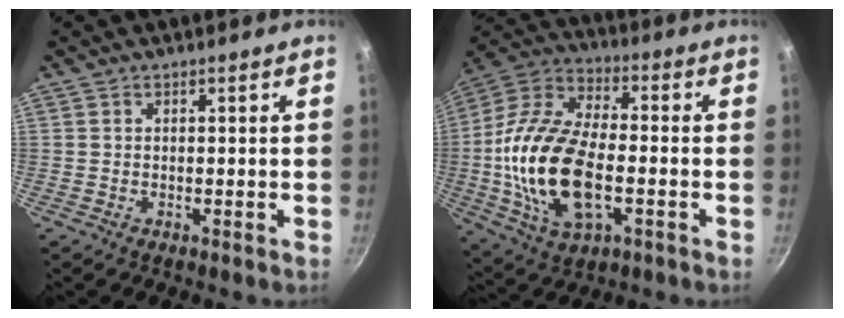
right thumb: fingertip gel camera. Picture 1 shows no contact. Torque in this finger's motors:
{"motor_torque": [-0.34, 1.55, 2.03, -0.74, 0.62]}